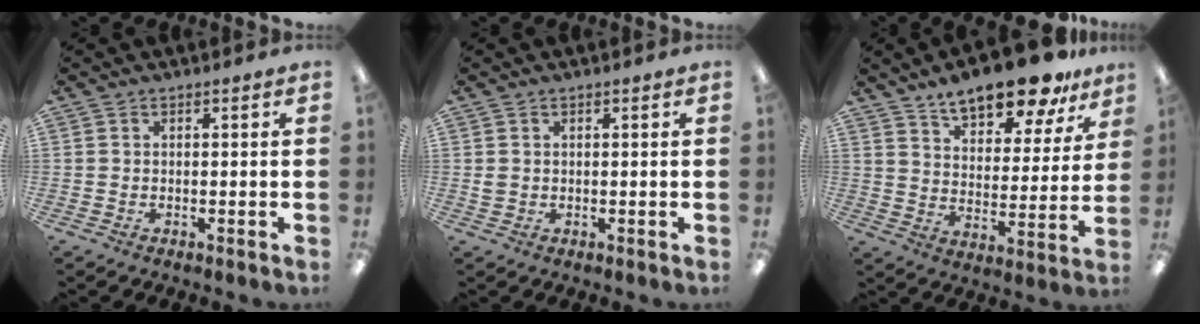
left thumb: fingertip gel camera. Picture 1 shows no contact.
{"total": 1.3, "force": [0.3, 1.1, 0.6], "torque": [-0.014, 0.004, 0.004]}
{"total": 15.7, "force": [13.0, 5.1, 7.0], "torque": [-0.109, -0.084, 0.225]}